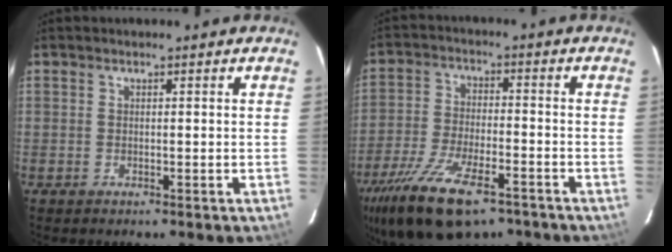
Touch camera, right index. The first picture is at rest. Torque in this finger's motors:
{"motor_torque": [1.28, -0.86, 0.75, 0.17]}